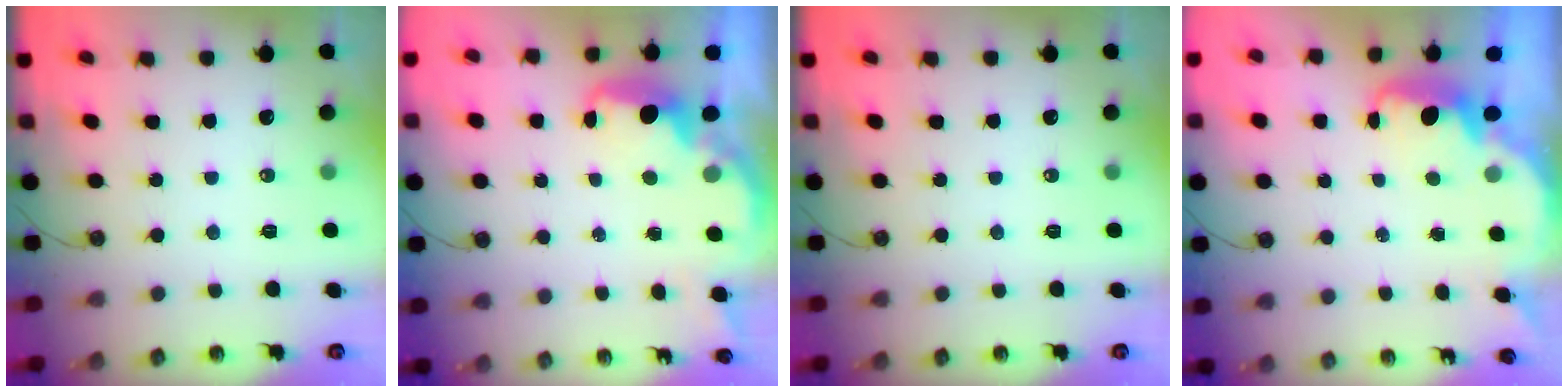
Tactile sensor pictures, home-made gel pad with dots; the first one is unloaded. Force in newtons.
{"total": 3.0, "press": 2.9, "slide": 0.6}
{"total": 0.0}
{"total": 2.5, "press": 2.4, "slide": 0.6}